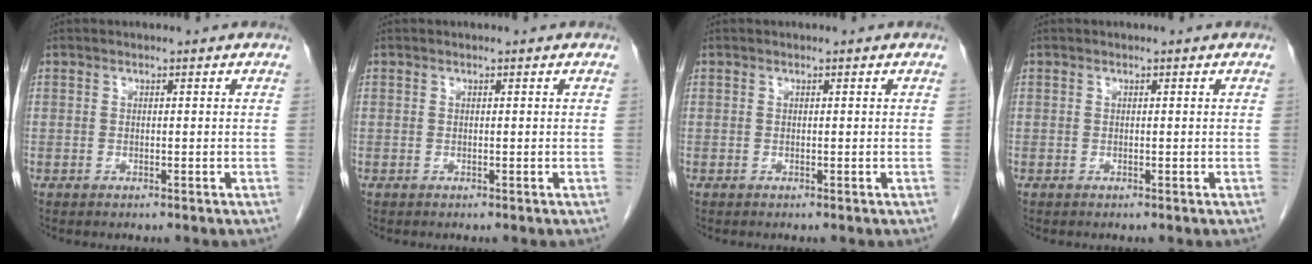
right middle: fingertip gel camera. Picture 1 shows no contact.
{"total": 0.0}
{"total": 0.0}
{"total": 0.0}